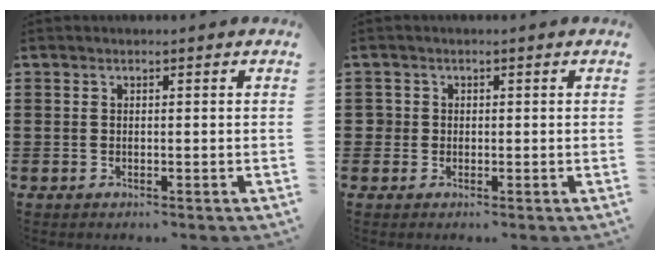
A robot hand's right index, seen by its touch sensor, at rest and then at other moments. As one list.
[{"total": 1.4, "force": [0.1, 1.4, 0.2], "torque": [-0.010, 0.007, -0.001]}]